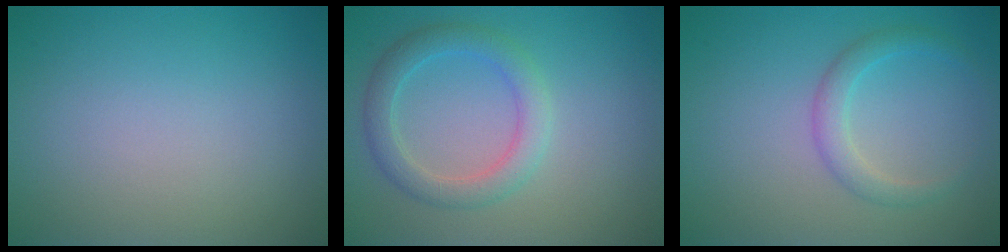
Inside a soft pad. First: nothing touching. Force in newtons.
{"total": 3.1, "press": 3.1, "slide": 0.0}
{"total": 2.1, "press": 2.1, "slide": 0.1}